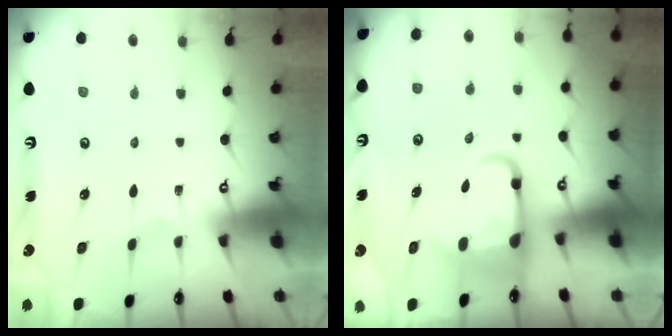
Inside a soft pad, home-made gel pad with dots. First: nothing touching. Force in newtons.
{"total": 7.4, "press": 7.2, "slide": 1.9}